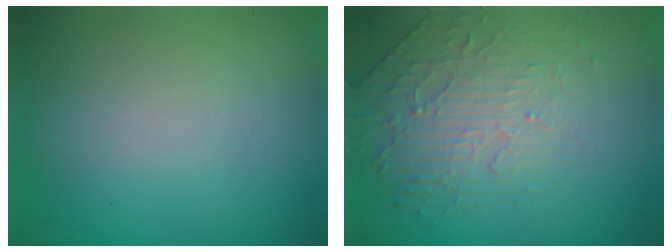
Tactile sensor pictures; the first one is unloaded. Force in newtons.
{"total": 2.5, "press": 1.8, "slide": 1.6}